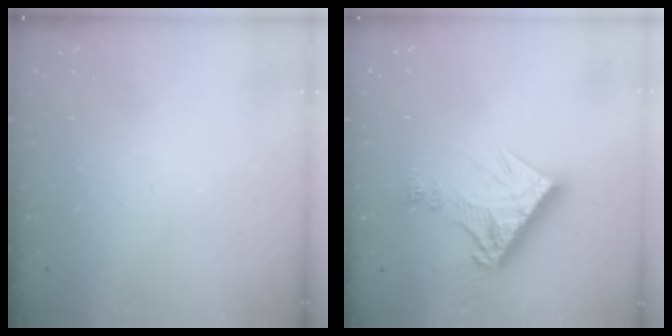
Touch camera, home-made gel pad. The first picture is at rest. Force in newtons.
{"total": 13.9, "press": 13.9, "slide": 1.4}